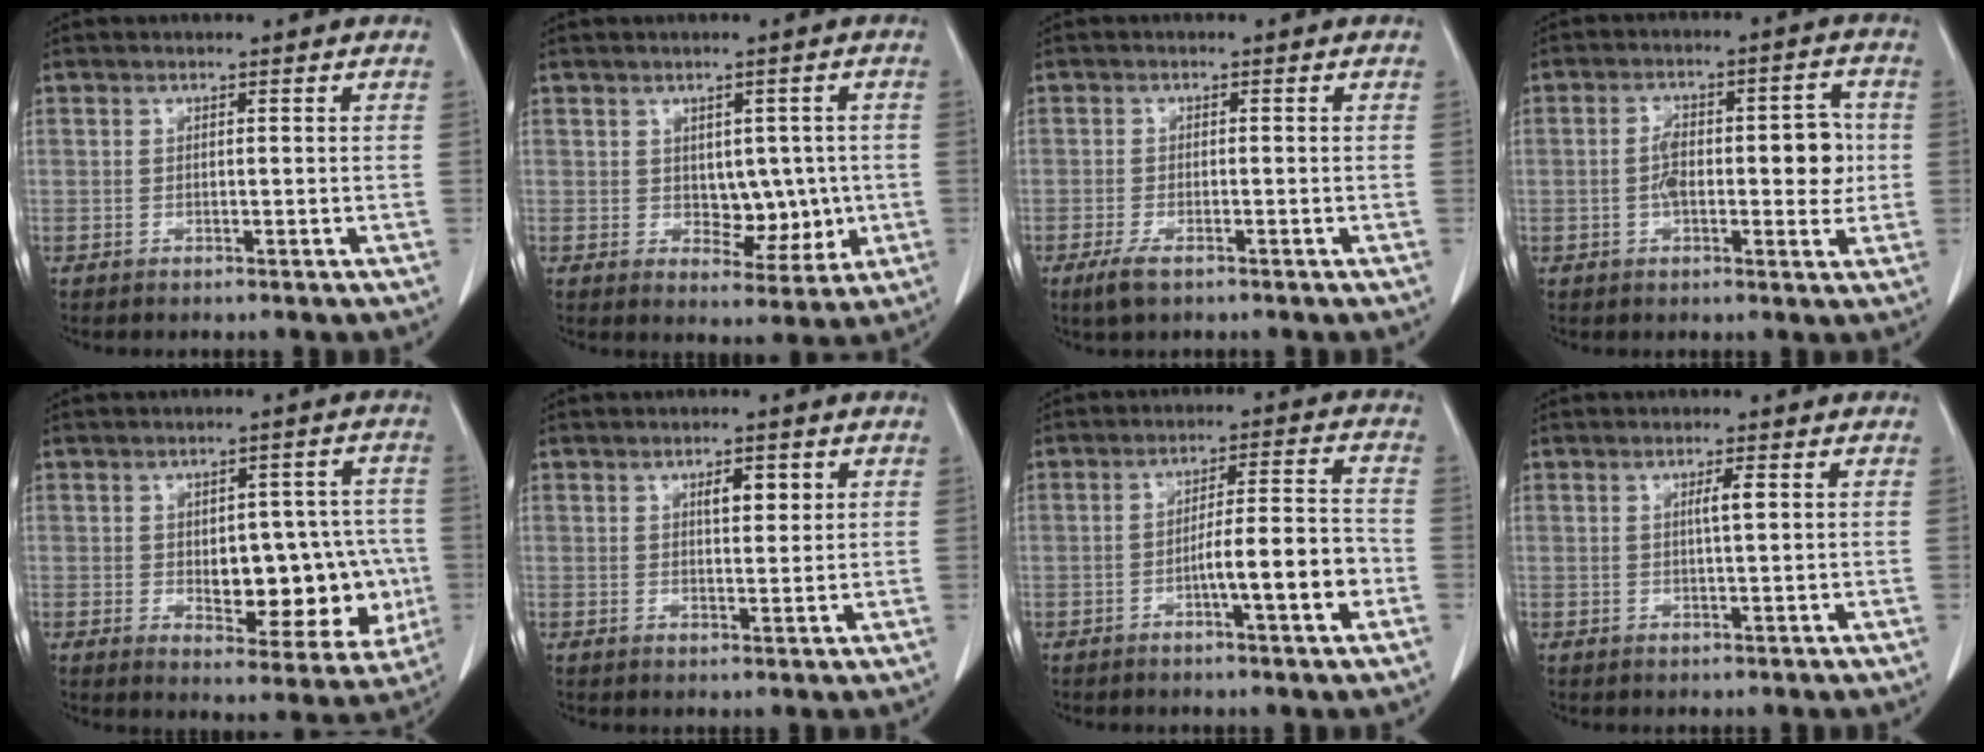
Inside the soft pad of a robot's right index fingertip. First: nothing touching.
{"total": 5.6, "force": [0.1, 3.6, 4.3], "torque": [-0.045, 0.003, 0.015]}
{"total": 3.0, "force": [-1.9, 0.9, 2.1], "torque": [-0.049, -0.005, -0.035]}
{"total": 9.0, "force": [-0.2, 3.6, 8.3], "torque": [-0.130, 0.022, -0.003]}
{"total": 13.0, "force": [-1.6, 6.6, 11.0], "torque": [-0.124, 0.019, 0.002]}
{"total": 3.4, "force": [1.3, 1.2, 2.8], "torque": [-0.045, 0.000, 0.021]}
{"total": 8.9, "force": [-3.1, 0.7, 8.3], "torque": [-0.126, 0.013, -0.046]}
{"total": 1.9, "force": [0.4, 0.0, 1.9], "torque": [-0.034, 0.002, 0.007]}